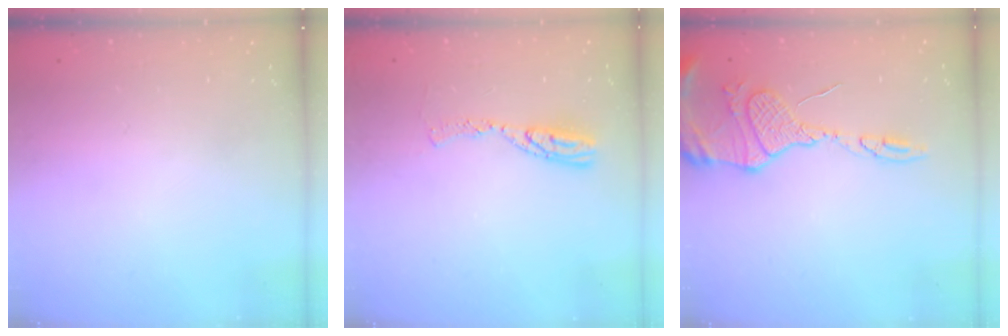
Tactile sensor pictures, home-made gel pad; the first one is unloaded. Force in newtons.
{"total": 8.2, "press": 8.1, "slide": 0.7}
{"total": 13.9, "press": 13.8, "slide": 1.3}